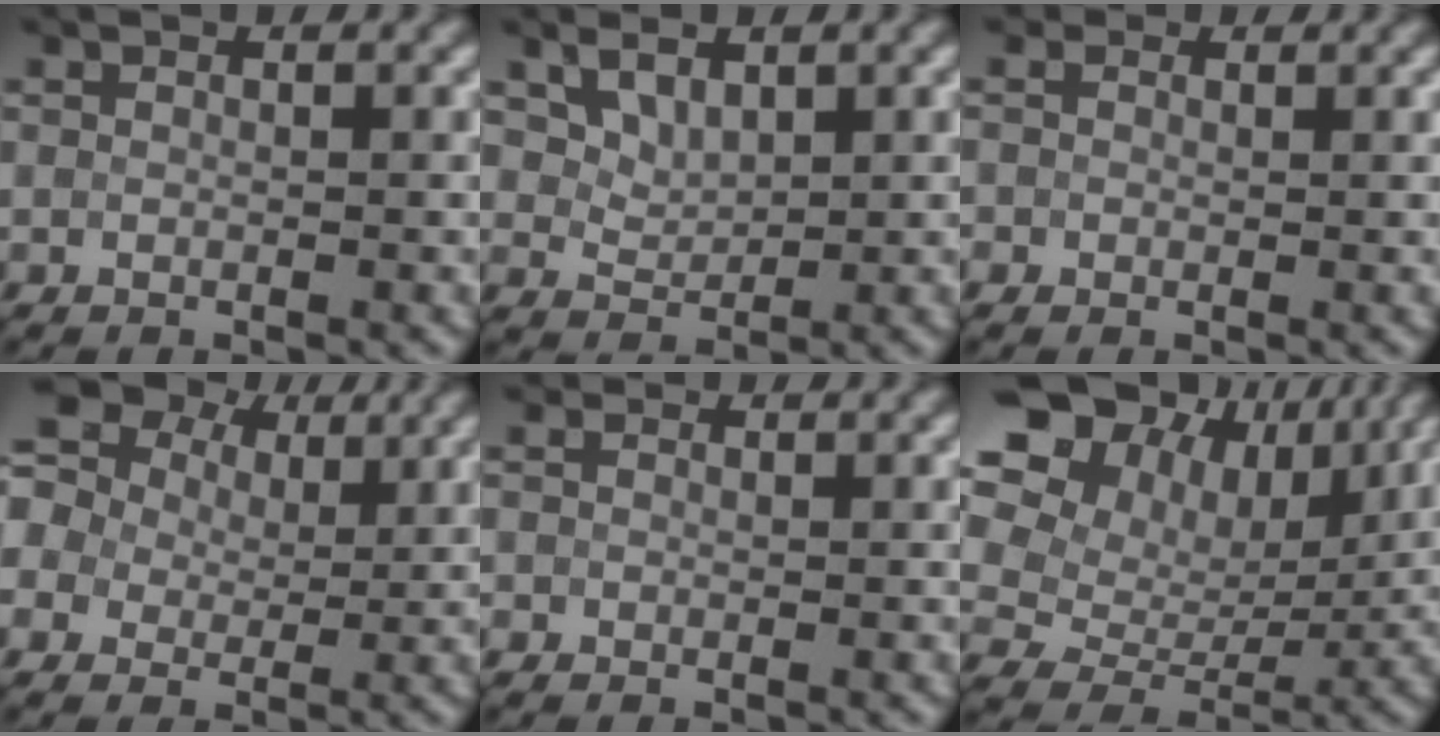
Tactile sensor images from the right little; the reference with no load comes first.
{"total": 2.7, "force": [1.6, 1.8, 1.4], "torque": [-0.032, -0.011, 0.036]}
{"total": 1.8, "force": [0.7, 1.5, 0.5], "torque": [-0.003, 0.004, -0.009]}
{"total": 12.1, "force": [5.6, 9.0, 5.8], "torque": [-0.130, 0.037, 0.086]}
{"total": 1.1, "force": [0.3, 1.0, 0.2], "torque": [0.000, 0.001, -0.005]}
{"total": 19.6, "force": [8.3, 14.4, 10.3], "torque": [-0.236, 0.053, 0.124]}